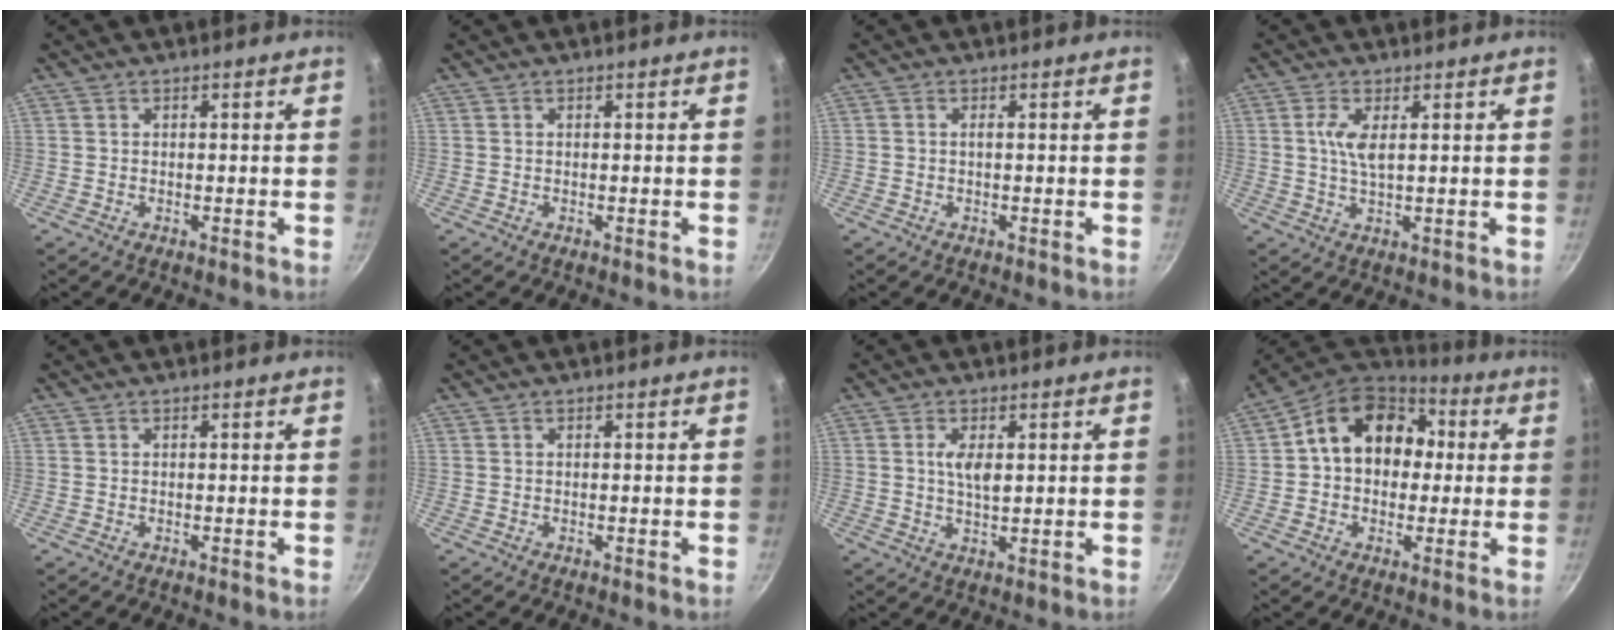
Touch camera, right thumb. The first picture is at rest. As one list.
[{"total": 0.0}, {"total": 0.6, "force": [0.0, 0.2, 0.6], "torque": [-0.013, 0.002, -0.001]}, {"total": 4.5, "force": [1.1, 1.5, 4.1], "torque": [-0.085, -0.001, 0.022]}, {"total": 0.0}, {"total": 0.0}, {"total": 4.4, "force": [1.0, 1.9, 3.8], "torque": [-0.066, -0.005, 0.019]}, {"total": 15.9, "force": [2.1, 12.4, 9.8], "torque": [-0.118, 0.039, 0.018]}]